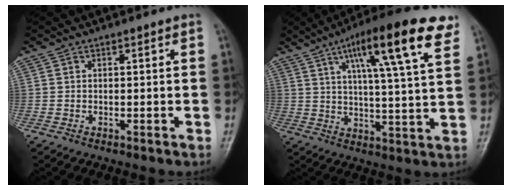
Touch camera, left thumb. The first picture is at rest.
{"total": 18.2, "force": [9.2, 3.4, 15.3], "torque": [-0.215, -0.019, 0.134]}